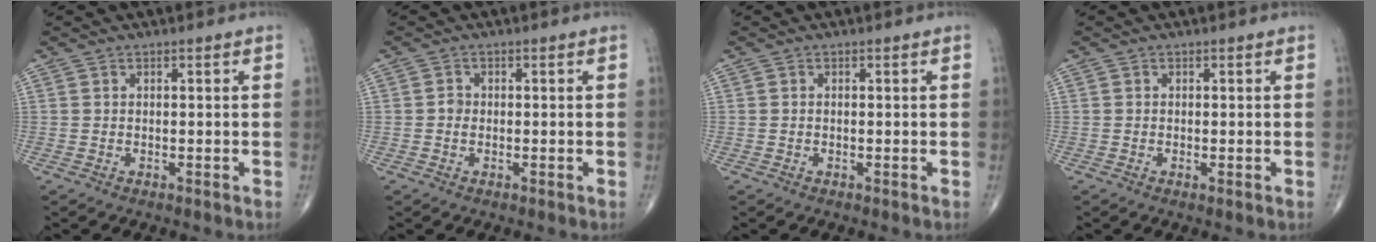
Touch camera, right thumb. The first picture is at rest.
{"total": 1.2, "force": [-0.2, 1.0, 0.7], "torque": [-0.007, 0.003, -0.005]}
{"total": 0.0}
{"total": 0.5, "force": [-0.1, 0.1, 0.5], "torque": [-0.012, -0.003, -0.004]}